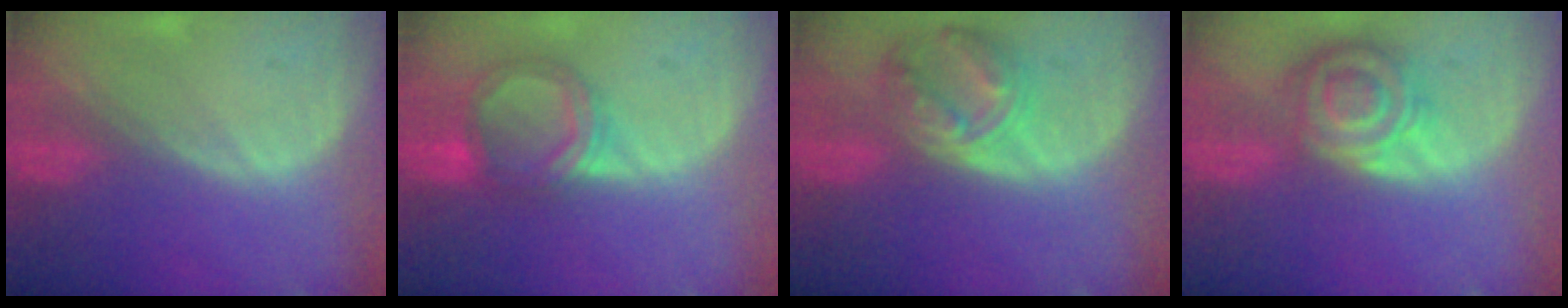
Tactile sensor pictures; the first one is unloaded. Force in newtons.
{"total": 5.9, "press": 5.9, "slide": 0.8}
{"total": 8.1, "press": 7.0, "slide": 4.0}
{"total": 8.3, "press": 7.2, "slide": 4.1}